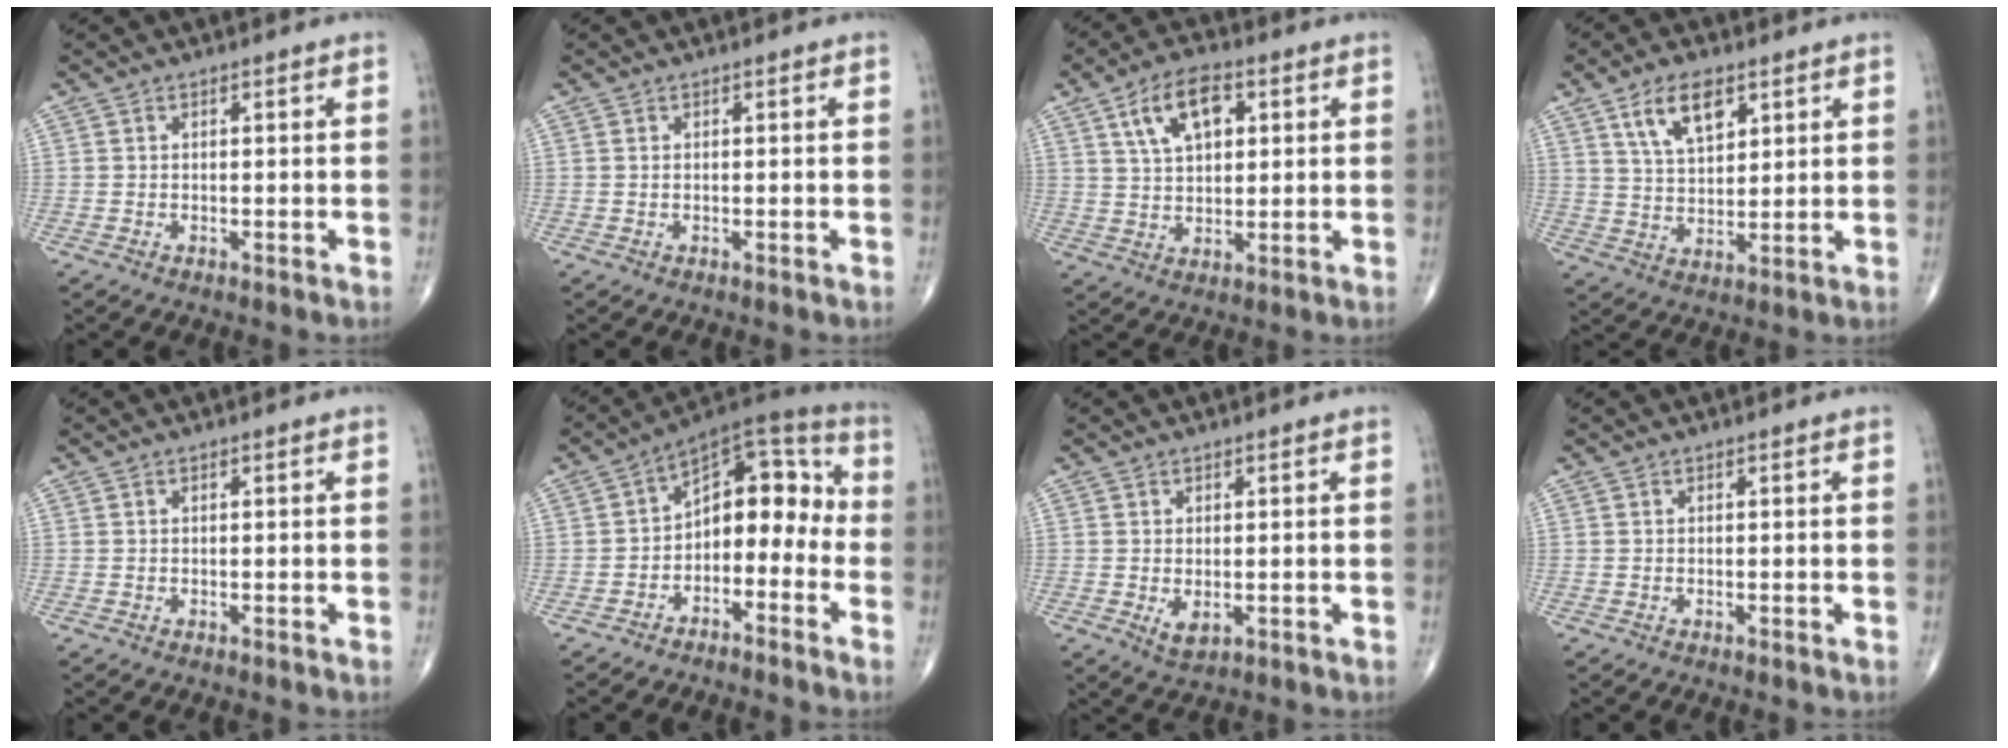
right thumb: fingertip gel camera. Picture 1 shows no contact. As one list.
[{"total": 0.0}, {"total": 10.1, "force": [3.9, 5.4, 7.6], "torque": [-0.119, -0.004, 0.070]}, {"total": 9.3, "force": [4.8, 4.6, 6.5], "torque": [-0.103, -0.023, 0.093]}, {"total": 0.0}, {"total": 12.8, "force": [-2.9, 8.1, 9.5], "torque": [-0.096, 0.071, -0.057]}, {"total": 2.7, "force": [-0.3, 1.5, 2.2], "torque": [-0.030, -0.008, 0.002]}, {"total": 0.0}]